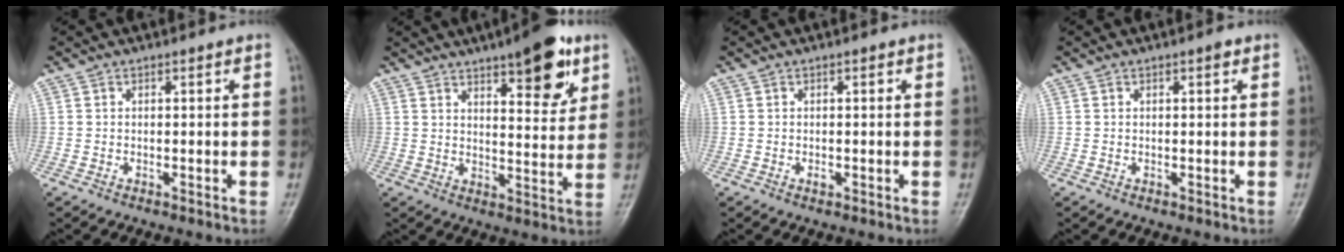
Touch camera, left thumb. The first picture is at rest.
{"total": 12.7, "force": [7.3, 4.2, 9.5], "torque": [-0.101, -0.036, 0.101]}
{"total": 1.0, "force": [-0.1, 0.6, 0.8], "torque": [-0.007, -0.001, -0.002]}
{"total": 0.9, "force": [0.5, 0.3, 0.7], "torque": [-0.011, 0.000, 0.006]}